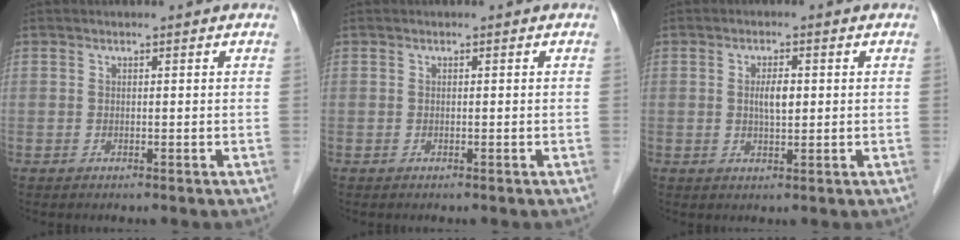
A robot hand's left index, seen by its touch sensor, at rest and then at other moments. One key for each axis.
{"total": 0.0}
{"total": 3.0, "fx": 0.3, "fy": 0.9, "fz": 2.8, "tx": -0.050, "ty": 0.002, "tz": 0.006}